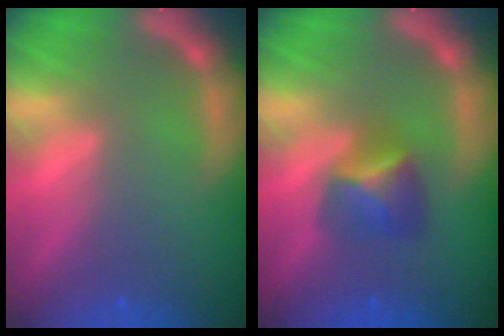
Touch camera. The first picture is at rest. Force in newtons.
{"total": 3.4}